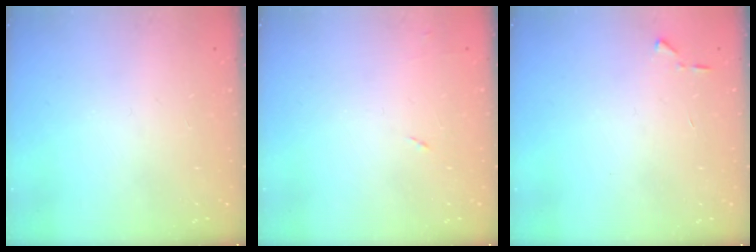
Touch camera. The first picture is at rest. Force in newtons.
{"total": 4.6, "press": 4.6, "slide": 0.6}
{"total": 3.9, "press": 3.9, "slide": 0.5}